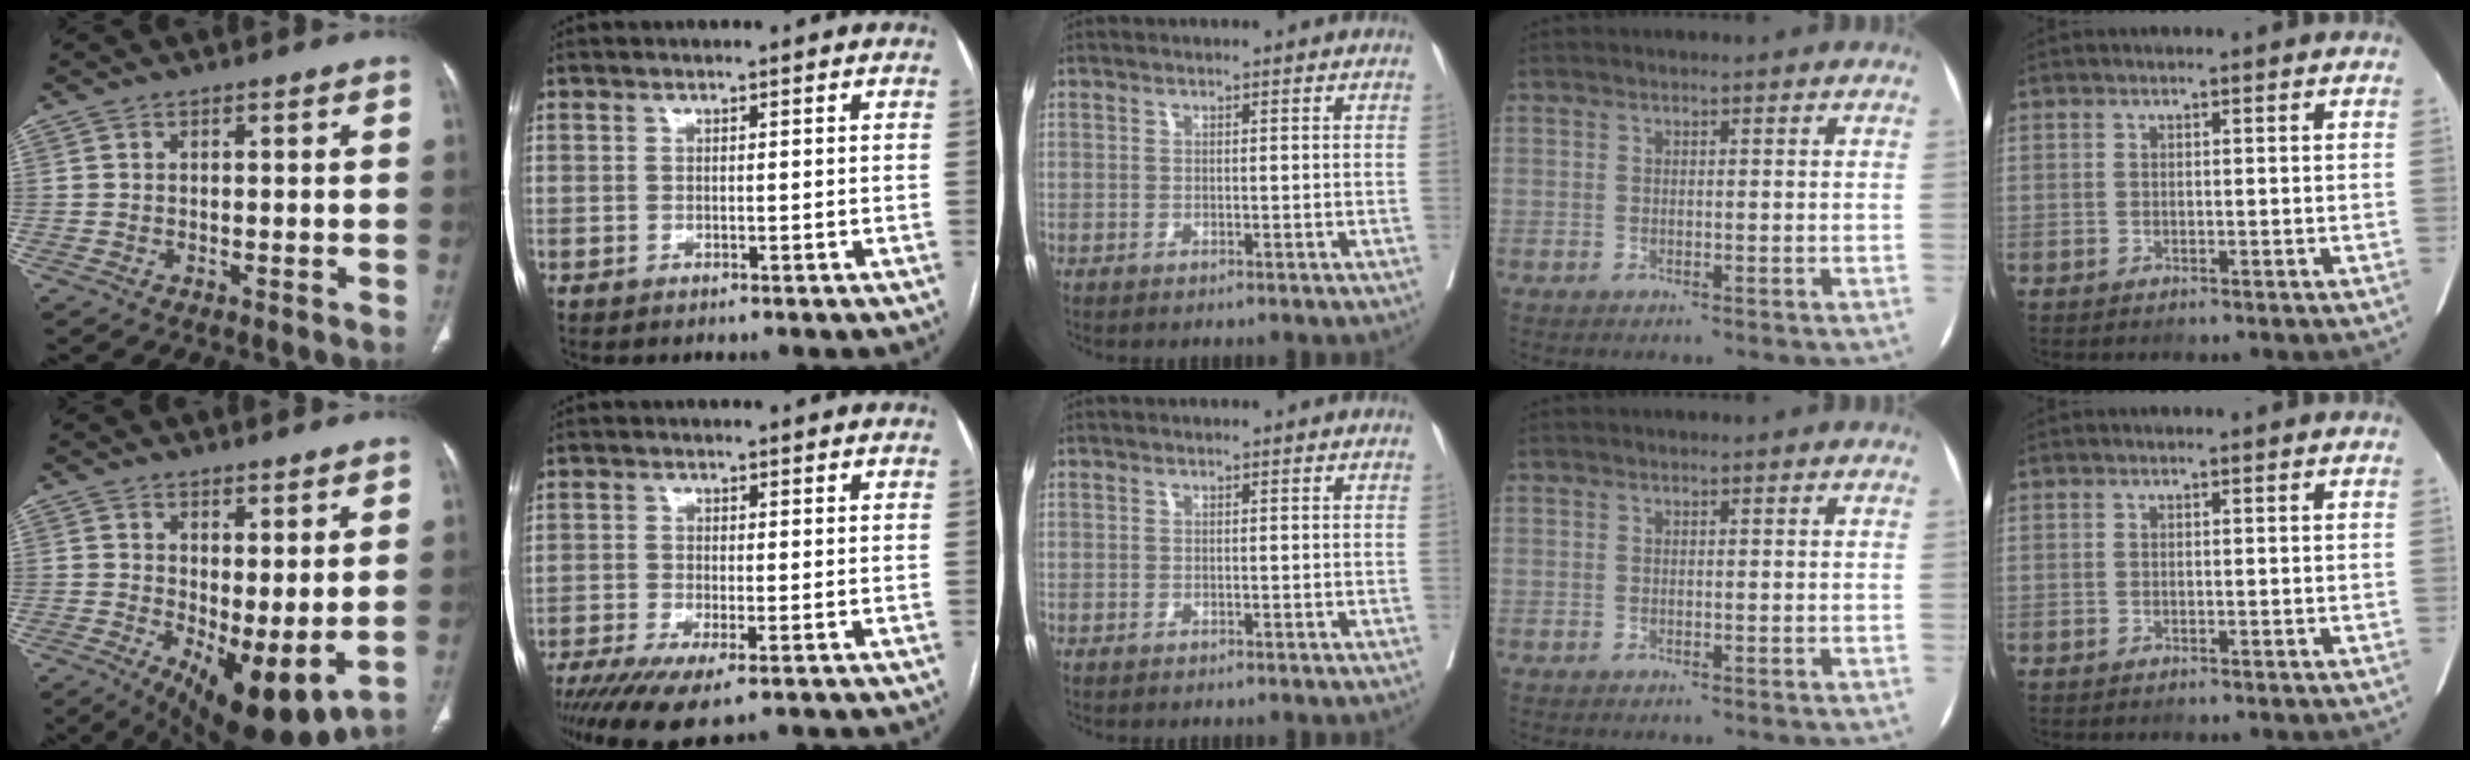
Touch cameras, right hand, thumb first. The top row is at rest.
{"thumb": {"total": 11.2, "force": [-0.2, 4.3, 10.3], "torque": [-0.154, -0.025, 0.013]}, "index": {"total": 8.4, "force": [-5.3, 1.7, 6.2], "torque": [-0.100, -0.021, -0.088]}}